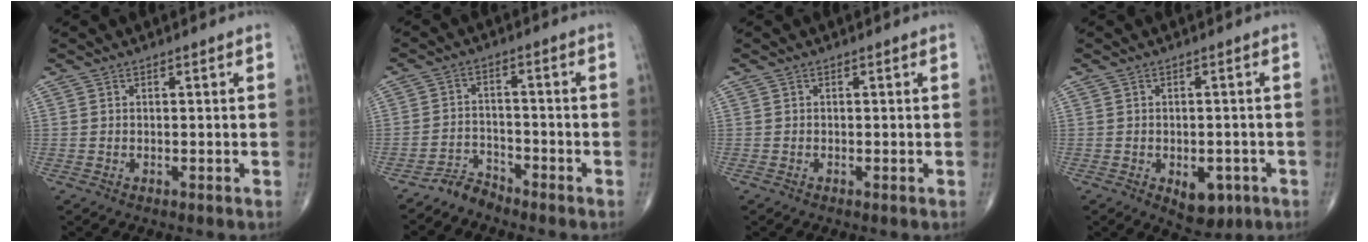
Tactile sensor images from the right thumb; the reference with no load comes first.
{"total": 3.6, "force": [-3.5, 0.9, -0.1], "torque": [0.007, 0.022, -0.070]}
{"total": 0.0}
{"total": 6.2, "force": [-2.4, 3.7, 4.3], "torque": [-0.038, 0.006, -0.020]}